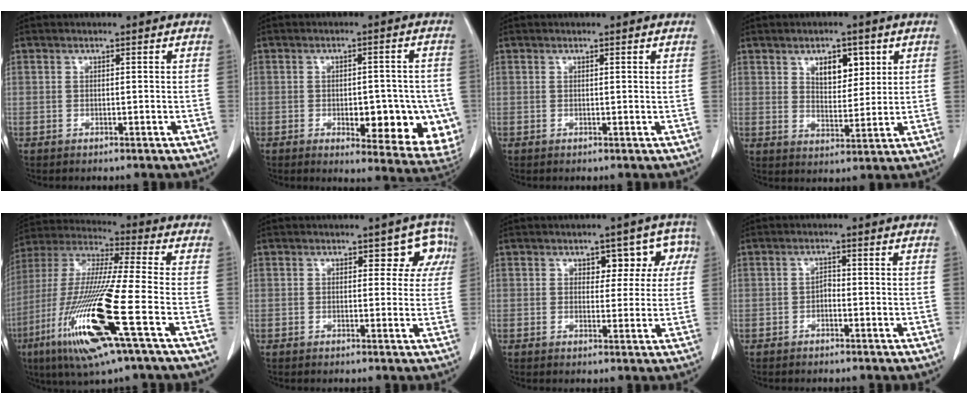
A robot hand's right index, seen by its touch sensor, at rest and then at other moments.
{"total": 13.4, "force": [-3.2, 4.8, 12.2], "torque": [-0.109, -0.001, -0.024]}
{"total": 0.5, "force": [0.5, -0.1, 0.2], "torque": [-0.010, -0.005, 0.007]}
{"total": 6.1, "force": [2.9, 3.2, 4.4], "torque": [-0.066, -0.002, 0.052]}
{"total": 20.1, "force": [-7.7, 0.5, 18.6], "torque": [-0.408, -0.036, -0.151]}
{"total": 4.5, "force": [2.2, 2.9, 2.6], "torque": [0.003, 0.009, 0.018]}
{"total": 5.6, "force": [2.1, 3.8, 3.6], "torque": [-0.017, 0.023, 0.022]}
{"total": 1.1, "force": [-0.4, 0.6, 0.8], "torque": [-0.009, 0.005, -0.009]}